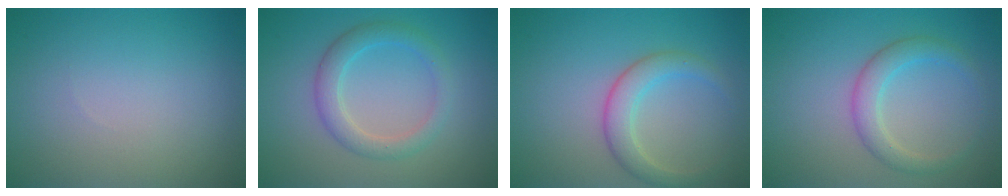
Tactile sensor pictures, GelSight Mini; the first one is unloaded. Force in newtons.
{"total": 3.0, "press": 3.0, "slide": 0.2}
{"total": 3.1, "press": 3.1, "slide": 0.1}
{"total": 2.8, "press": 2.8, "slide": 0.1}